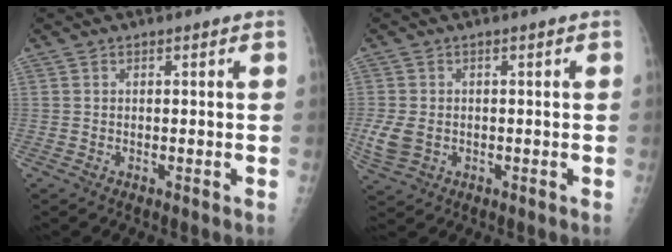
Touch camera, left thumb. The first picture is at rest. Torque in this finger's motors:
{"motor_torque": [0.05, 0.05, 0.23, 0.17, 0.05]}